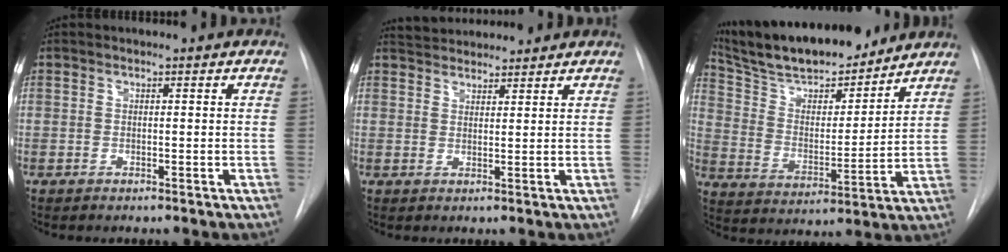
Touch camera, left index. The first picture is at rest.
{"total": 6.1, "force": [5.9, 1.3, 1.1], "torque": [-0.018, 0.034, 0.092]}
{"total": 19.2, "force": [17.0, 4.1, 7.8], "torque": [-0.138, 0.010, 0.283]}